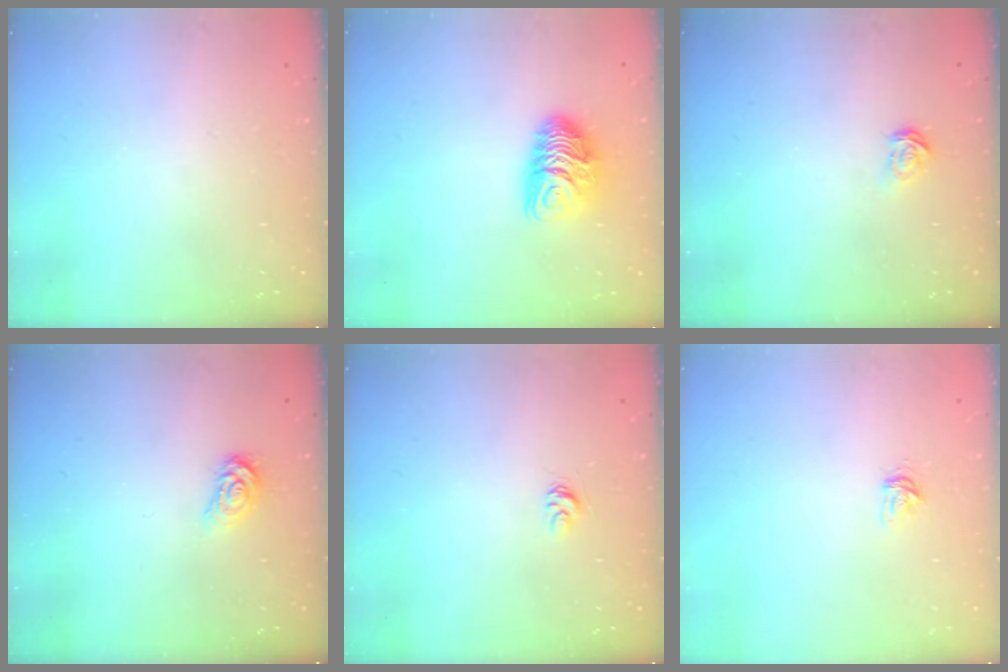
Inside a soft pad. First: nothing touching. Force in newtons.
{"total": 9.5, "press": 9.5, "slide": 0.3}
{"total": 2.1, "press": 2.1, "slide": 0.2}
{"total": 3.4, "press": 3.4, "slide": 0.4}
{"total": 4.3, "press": 4.3, "slide": 0.5}
{"total": 3.6, "press": 3.6, "slide": 0.4}